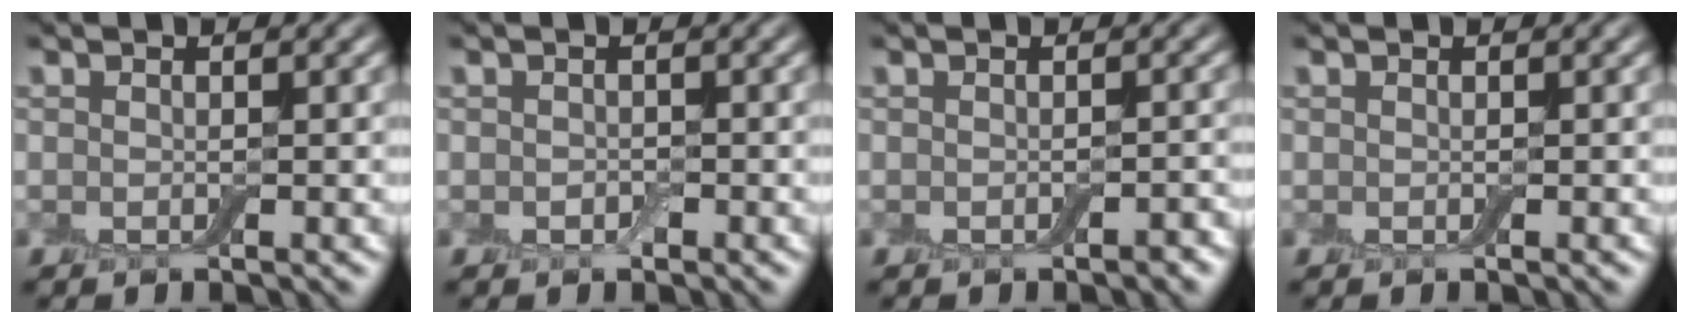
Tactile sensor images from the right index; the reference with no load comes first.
{"total": 0.7, "force": [-0.2, 0.5, 0.4], "torque": [-0.007, -0.002, -0.004]}
{"total": 0.9, "force": [-0.5, 0.3, 0.6], "torque": [-0.012, 0.000, -0.005]}
{"total": 0.0}